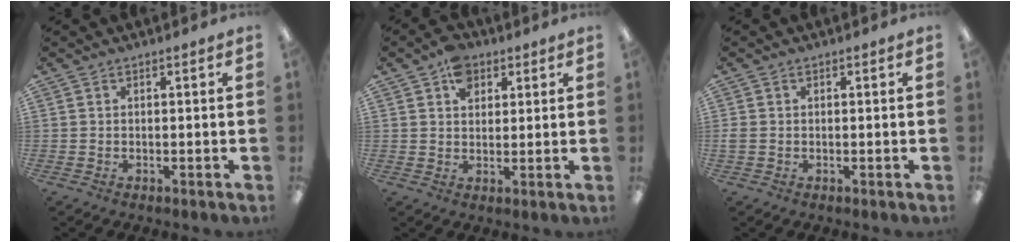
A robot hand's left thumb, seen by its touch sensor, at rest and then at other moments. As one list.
[{"total": 6.3, "force": [3.3, 4.5, 2.9], "torque": [-0.039, -0.001, 0.058]}, {"total": 1.1, "force": [-0.2, 0.8, 0.7], "torque": [-0.012, 0.003, -0.005]}]